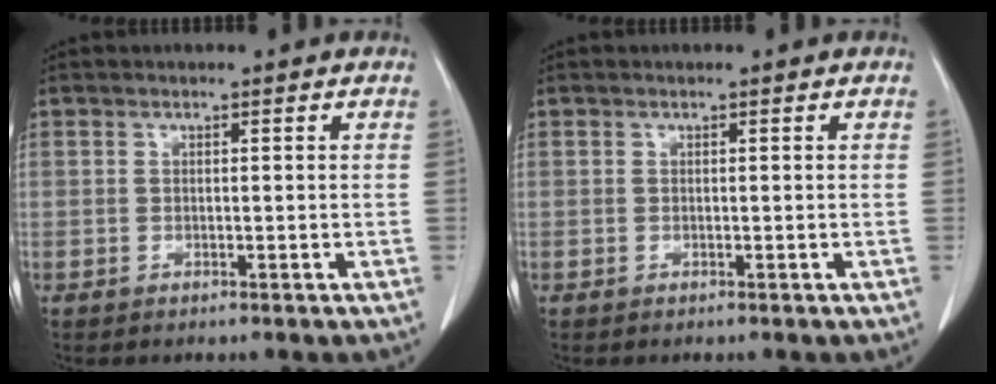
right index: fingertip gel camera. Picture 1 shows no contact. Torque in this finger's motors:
{"motor_torque": [-0.01, 0.12, -0.02, 0.01]}